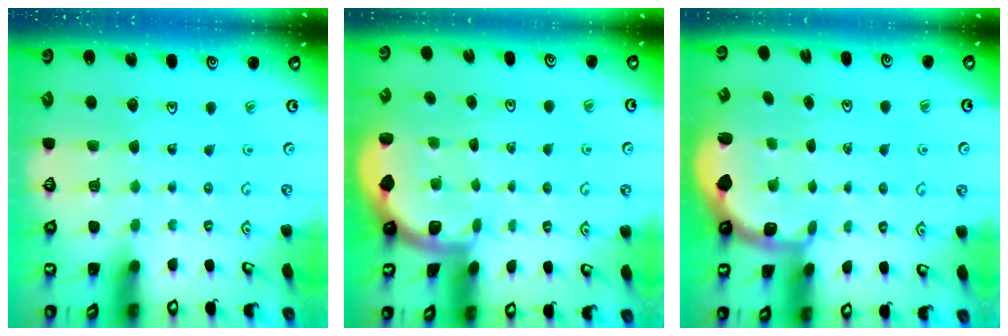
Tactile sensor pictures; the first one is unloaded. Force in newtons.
{"total": 1.4, "press": 1.4, "slide": 0.1}
{"total": 2.1, "press": 1.3, "slide": 1.6}